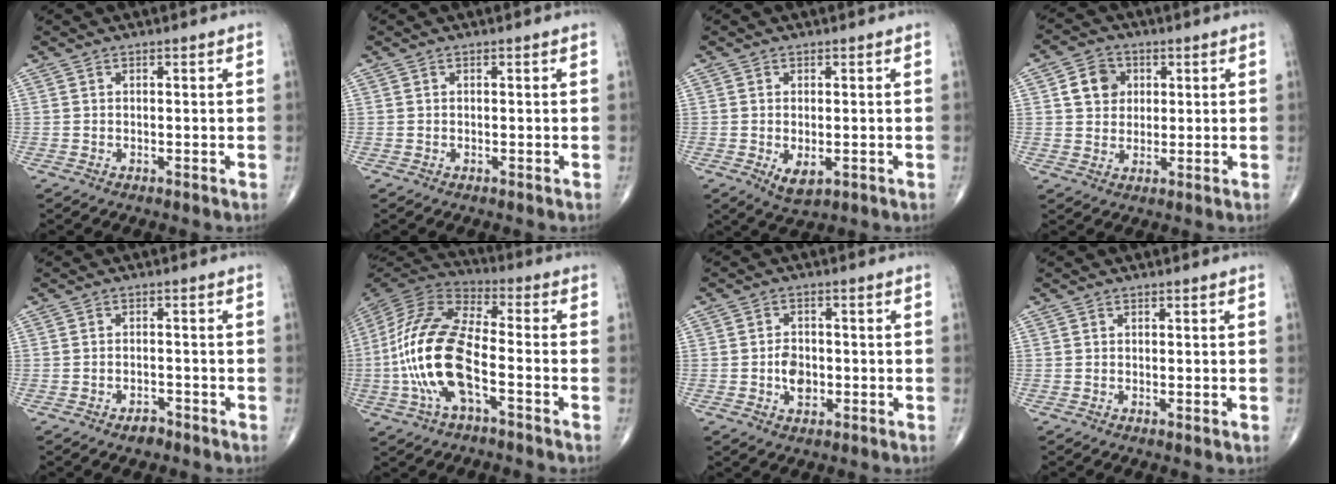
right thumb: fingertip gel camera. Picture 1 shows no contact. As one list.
[{"total": 0.0}, {"total": 4.0, "force": [-1.0, 1.9, 3.4], "torque": [-0.055, -0.010, -0.008]}, {"total": 6.5, "force": [1.7, 5.5, 3.0], "torque": [-0.025, -0.003, 0.027]}, {"total": 2.4, "force": [-1.8, 1.2, 1.1], "torque": [-0.017, 0.008, -0.027]}, {"total": 18.3, "force": [-4.5, 7.6, 16.0], "torque": [-0.345, 0.033, -0.088]}, {"total": 4.4, "force": [-0.9, 3.1, 3.0], "torque": [-0.035, 0.003, -0.017]}, {"total": 0.6, "force": [-0.1, 0.1, 0.6], "torque": [-0.013, -0.003, -0.002]}]